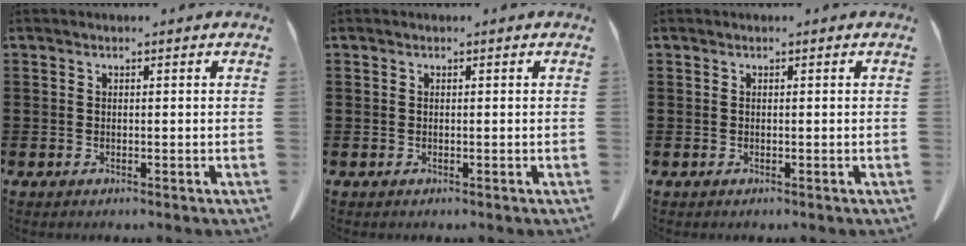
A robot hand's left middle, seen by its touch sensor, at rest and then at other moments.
{"total": 0.0}
{"total": 0.0}